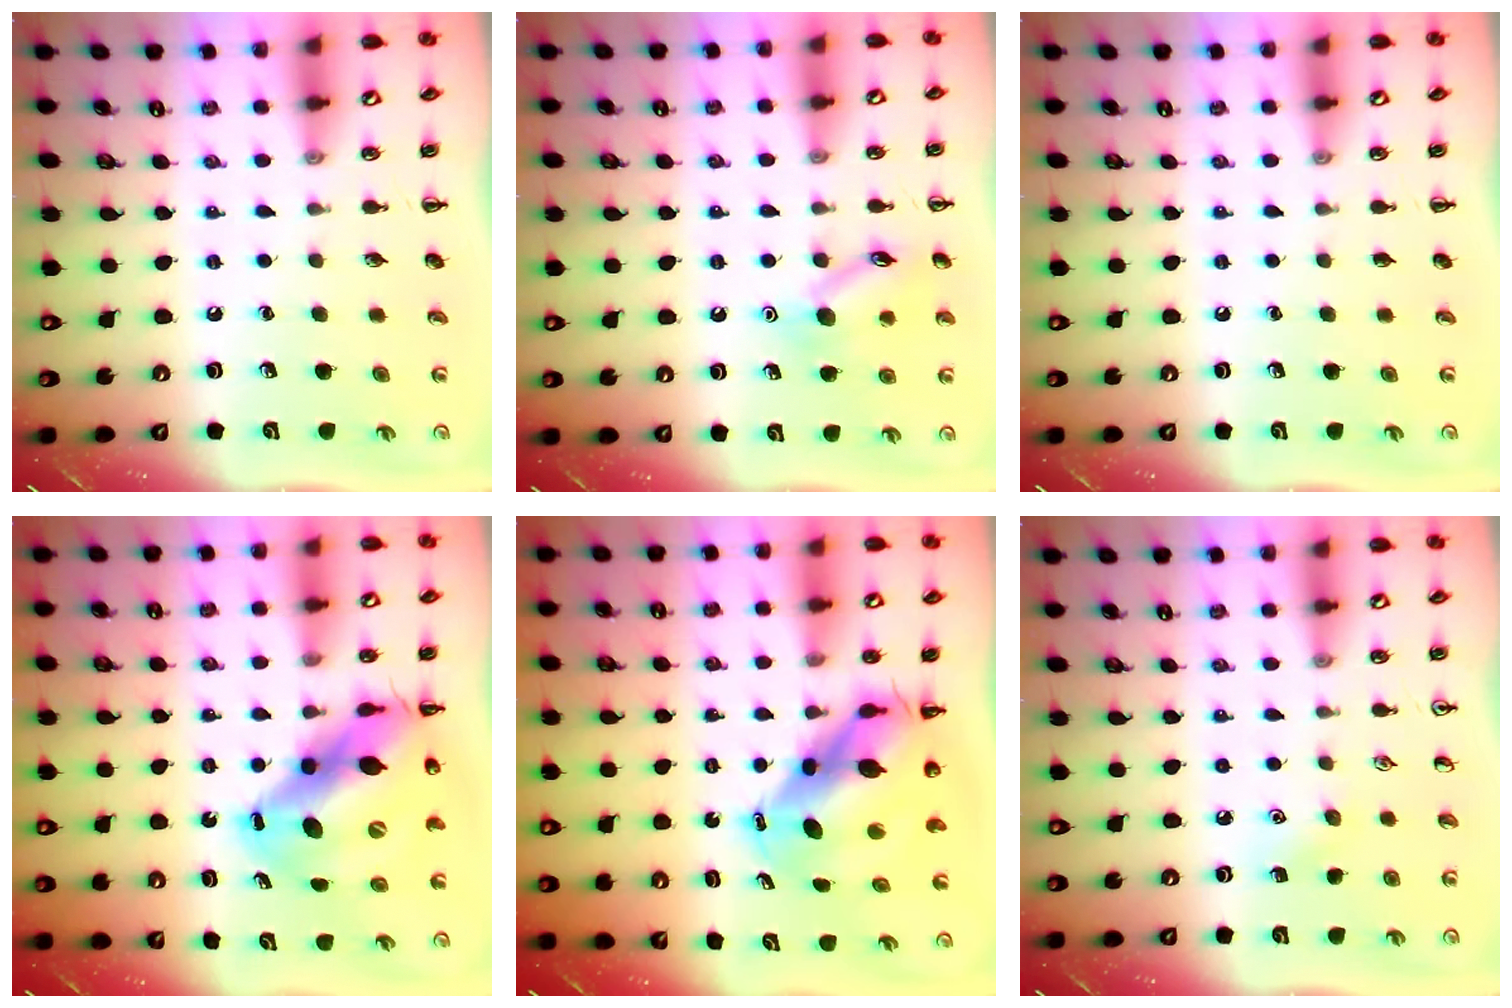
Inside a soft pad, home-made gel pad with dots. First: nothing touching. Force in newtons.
{"total": 11.1, "press": 11.0, "slide": 0.7}
{"total": 0.0}
{"total": 14.5, "press": 14.0, "slide": 3.8}
{"total": 11.1, "press": 10.6, "slide": 3.5}
{"total": 4.4, "press": 4.2, "slide": 1.4}